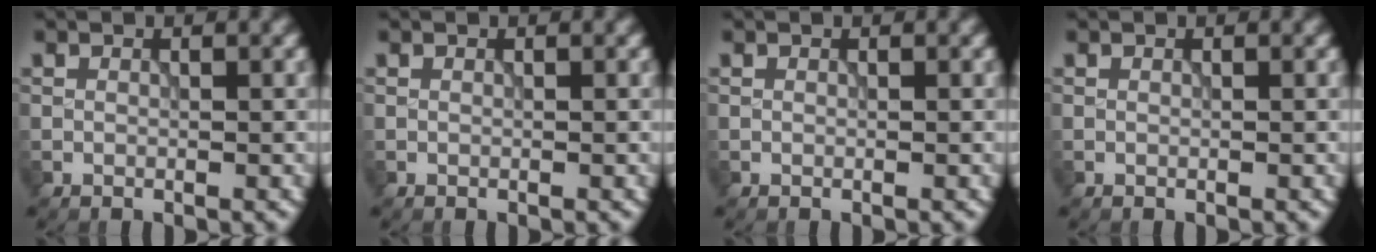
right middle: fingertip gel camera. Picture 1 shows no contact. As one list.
[{"total": 0.0}, {"total": 0.0}, {"total": 0.0}]